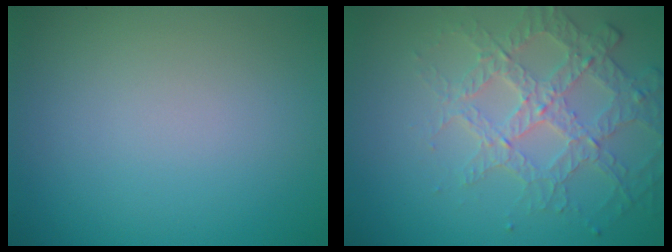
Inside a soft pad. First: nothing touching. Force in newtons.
{"total": 3.7, "press": 3.6, "slide": 0.7}